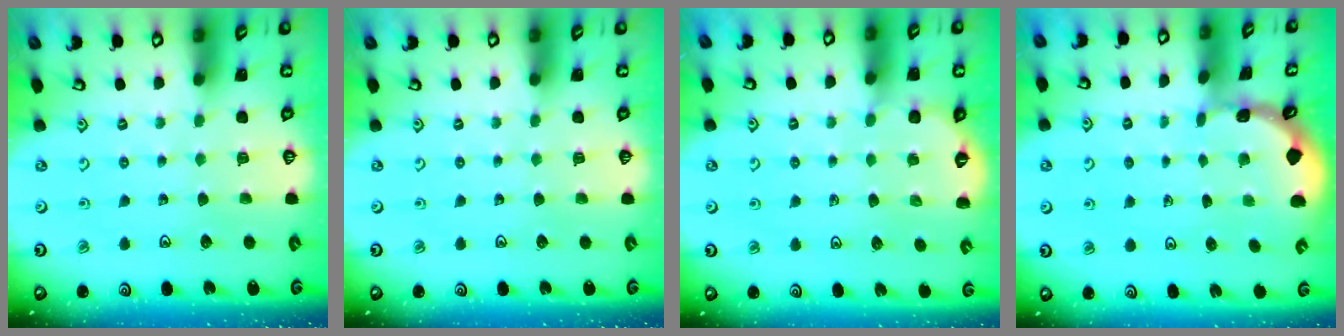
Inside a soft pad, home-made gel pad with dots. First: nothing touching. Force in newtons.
{"total": 0.0}
{"total": 3.4, "press": 3.3, "slide": 0.7}
{"total": 0.6, "press": 0.6, "slide": 0.2}